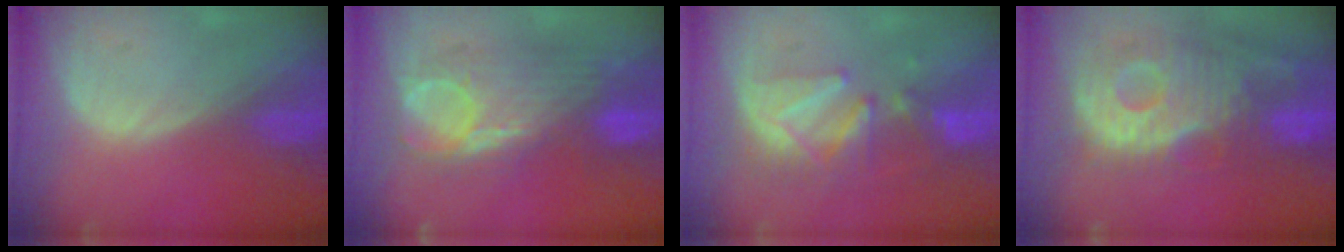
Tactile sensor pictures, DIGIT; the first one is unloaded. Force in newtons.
{"total": 8.7, "press": 8.7, "slide": 0.8}
{"total": 8.3, "press": 7.9, "slide": 2.6}
{"total": 13.0, "press": 11.3, "slide": 6.3}